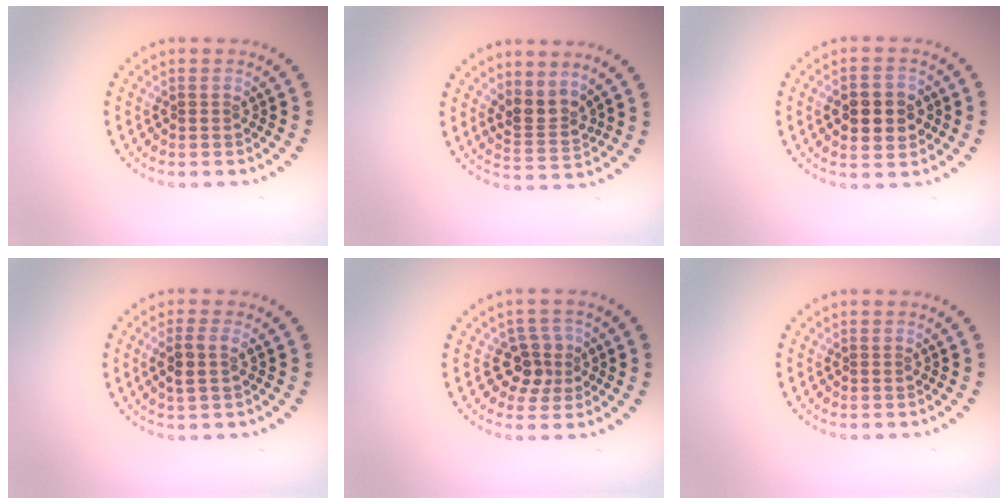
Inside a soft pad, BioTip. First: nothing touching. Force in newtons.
{"total": 2.6, "press": 1.9, "slide": 1.7}
{"total": 3.7, "press": 3.7, "slide": 0.3}
{"total": 1.8, "press": 1.7, "slide": 0.8}
{"total": 2.7, "press": 2.4, "slide": 1.3}
{"total": 0.0}